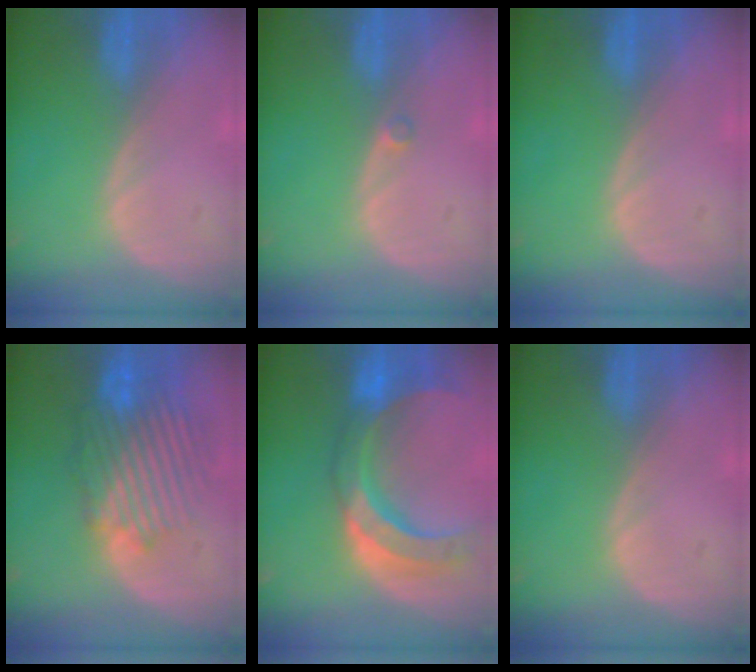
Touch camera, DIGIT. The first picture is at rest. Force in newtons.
{"total": 1.0, "press": 0.8, "slide": 0.5}
{"total": 0.0}
{"total": 10.2, "press": 9.3, "slide": 4.3}
{"total": 11.4, "press": 9.6, "slide": 6.1}
{"total": 0.0}